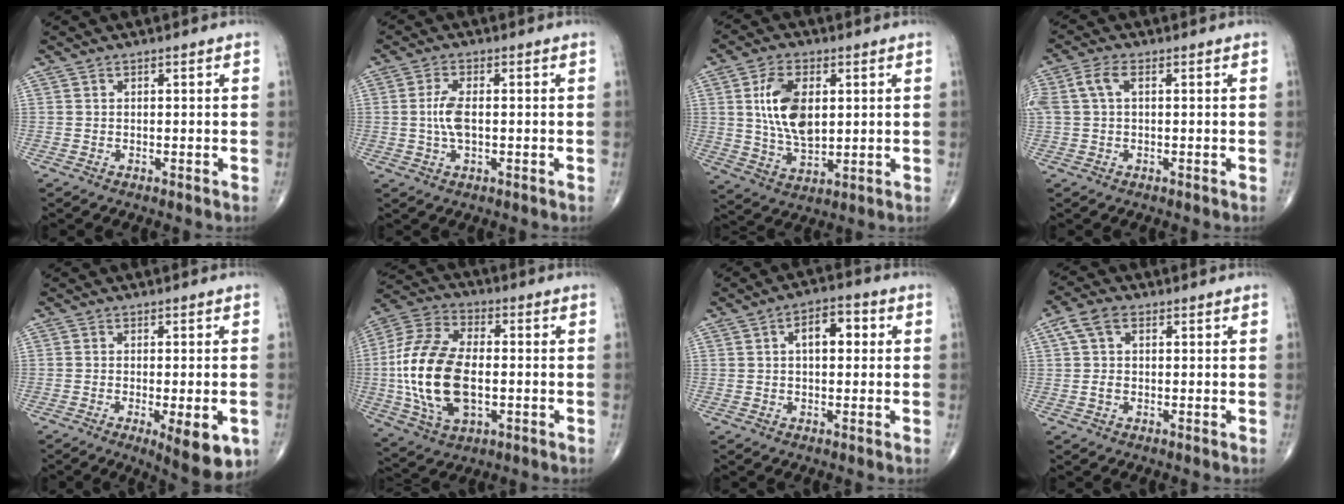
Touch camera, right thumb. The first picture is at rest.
{"total": 4.8, "force": [-0.1, 2.2, 4.3], "torque": [-0.093, 0.004, -0.004]}
{"total": 11.8, "force": [2.3, 6.6, 9.4], "torque": [-0.165, -0.010, 0.048]}
{"total": 5.2, "force": [1.2, 2.7, 4.2], "torque": [-0.117, 0.025, 0.026]}
{"total": 9.5, "force": [-3.4, 3.0, 8.4], "torque": [-0.104, -0.011, -0.042]}
{"total": 20.4, "force": [-1.7, 11.4, 16.9], "torque": [-0.351, 0.007, -0.028]}
{"total": 6.6, "force": [1.4, 3.6, 5.4], "torque": [-0.064, 0.016, 0.014]}
{"total": 5.3, "force": [1.5, 3.4, 3.8], "torque": [-0.075, 0.012, 0.027]}